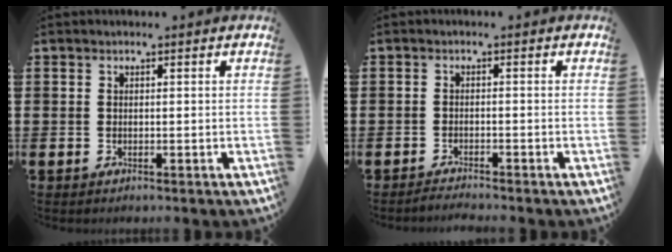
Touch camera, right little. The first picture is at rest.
{"total": 1.3, "force": [-1.3, -0.1, 0.1], "torque": [-0.003, 0.002, -0.025]}